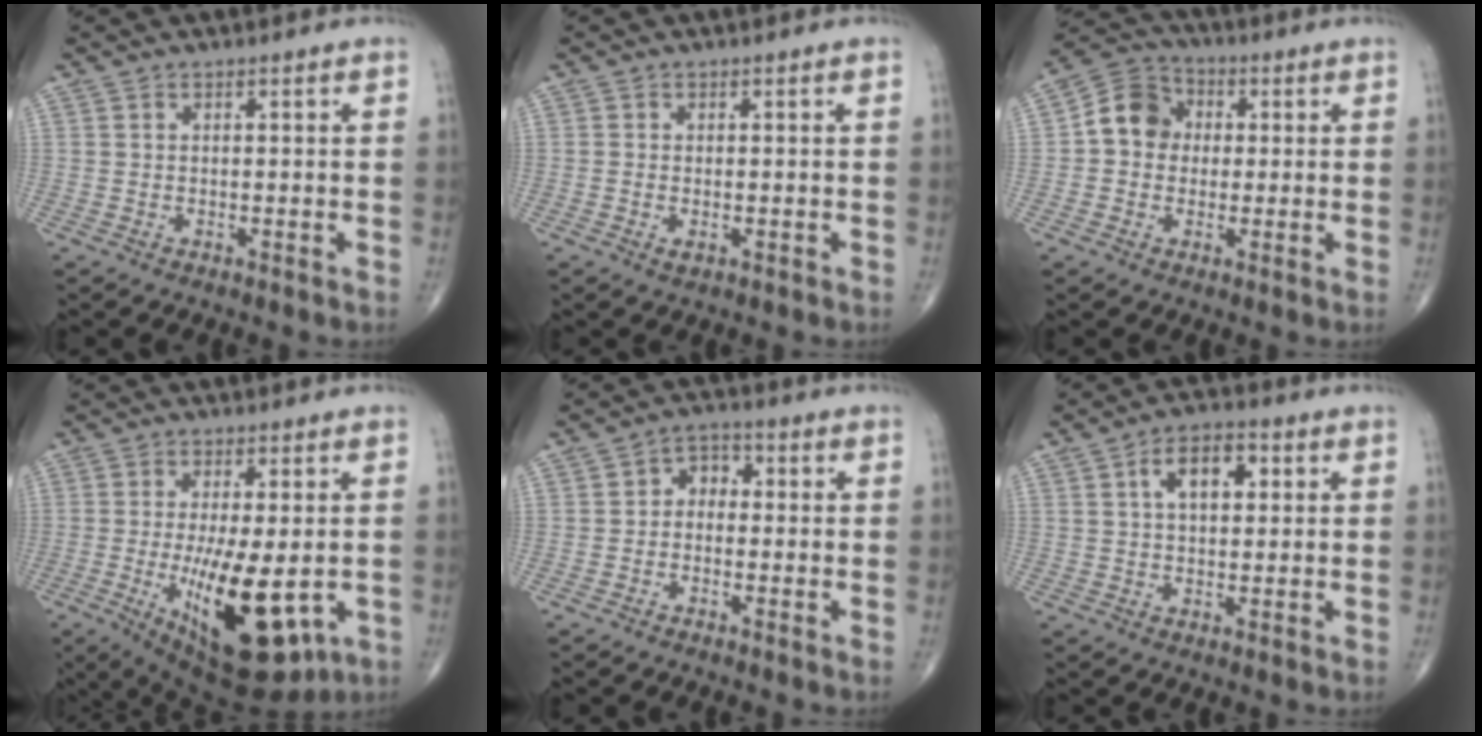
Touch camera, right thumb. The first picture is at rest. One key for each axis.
{"total": 1.3, "fx": -0.5, "fy": 0.7, "fz": 1.0, "tx": -0.018, "ty": -0.003, "tz": -0.008}
{"total": 8.7, "fx": 0.5, "fy": 7.6, "fz": 4.3, "tx": -0.056, "ty": 0.023, "tz": -0.006}
{"total": 17.0, "fx": -3.6, "fy": 6.5, "fz": 15.3, "tx": -0.252, "ty": -0.026, "tz": -0.035}
{"total": 4.1, "fx": -0.3, "fy": 3.2, "fz": 2.5, "tx": -0.018, "ty": 0.018, "tz": -0.021}
{"total": 7.8, "fx": 2.2, "fy": 4.4, "fz": 6.0, "tx": -0.084, "ty": 0.009, "tz": 0.030}